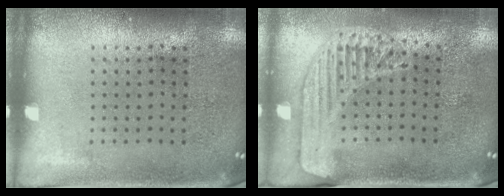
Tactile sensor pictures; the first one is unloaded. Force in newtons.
{"total": 1.5, "press": 1.5, "slide": 0.3}